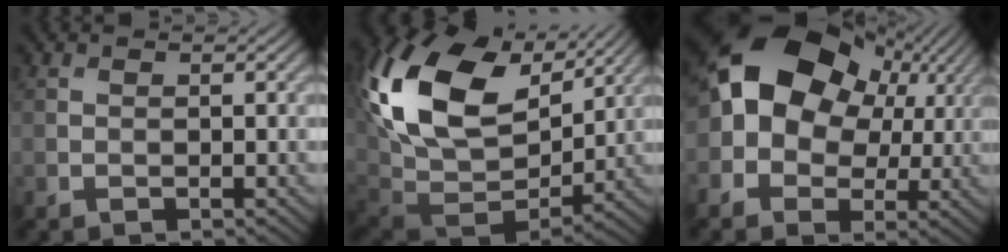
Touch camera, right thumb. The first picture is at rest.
{"total": 21.4, "force": [7.1, 14.6, 13.9], "torque": [-0.327, 0.011, 0.157]}
{"total": 15.2, "force": [3.3, 11.5, 9.3], "torque": [-0.178, 0.012, 0.057]}